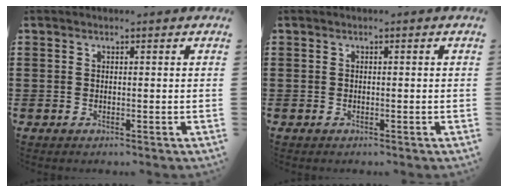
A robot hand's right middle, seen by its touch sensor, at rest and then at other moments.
{"total": 0.0}